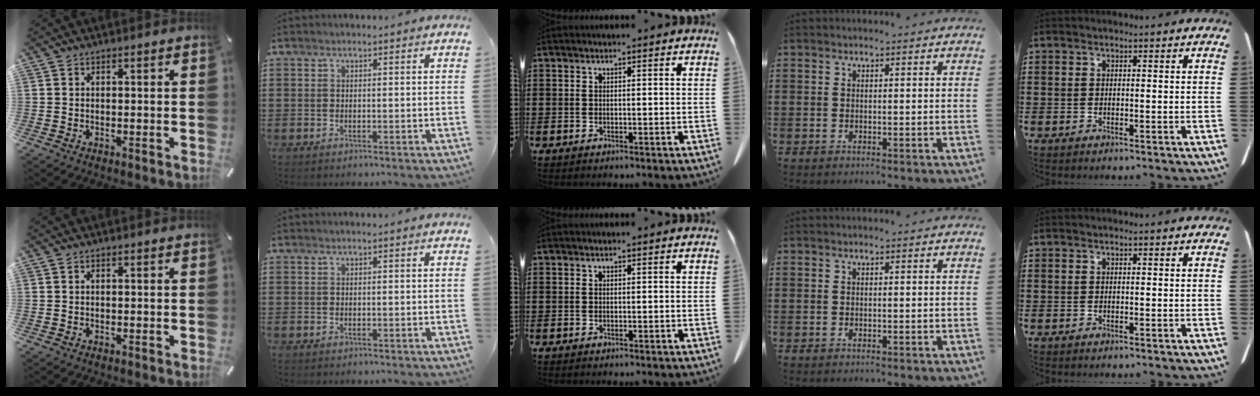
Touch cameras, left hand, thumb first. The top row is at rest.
{}